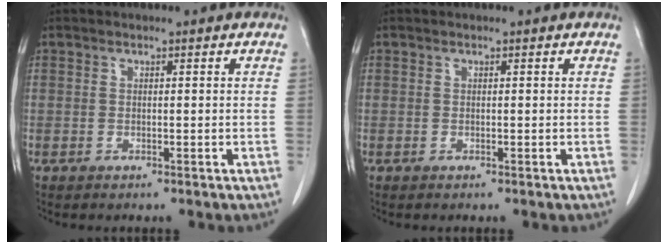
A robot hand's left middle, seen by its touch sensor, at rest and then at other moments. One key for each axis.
{"total": 0.0}